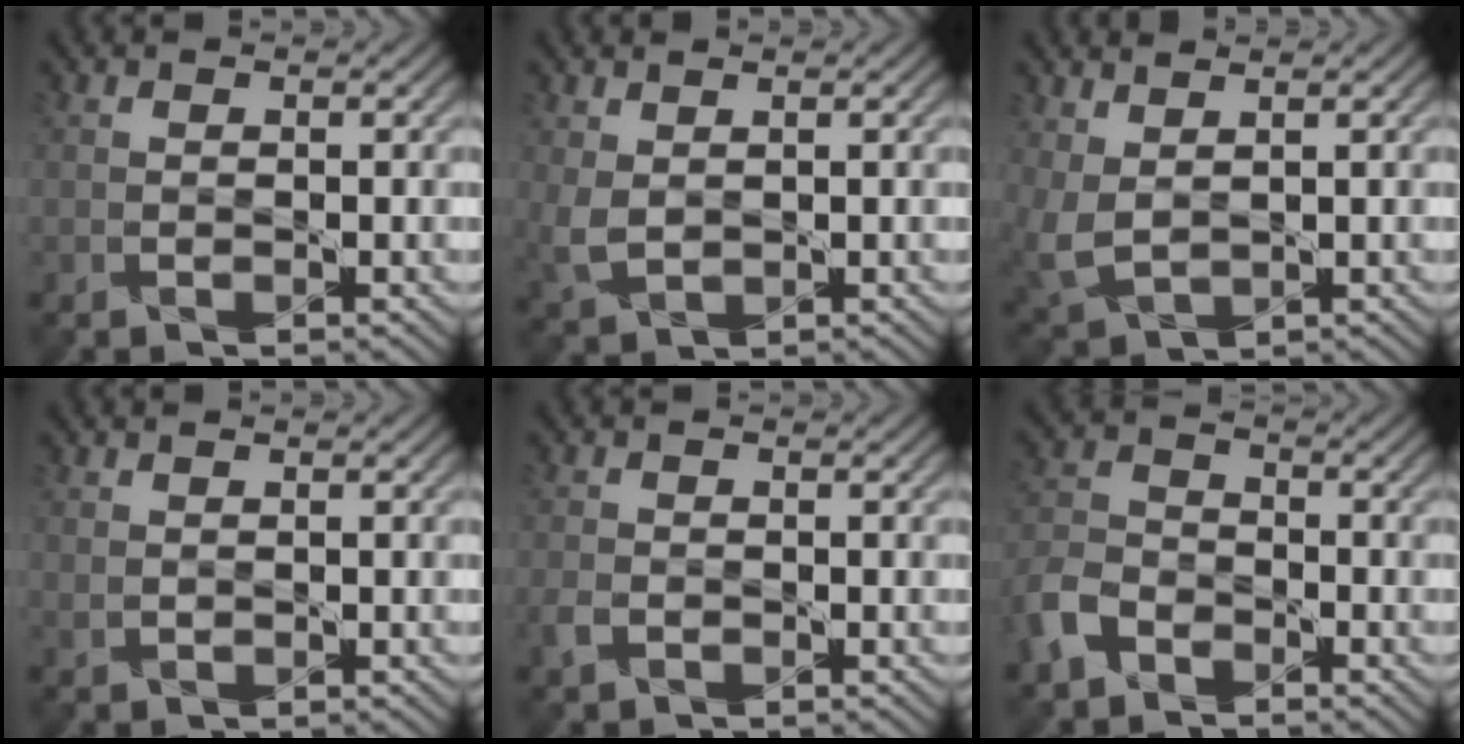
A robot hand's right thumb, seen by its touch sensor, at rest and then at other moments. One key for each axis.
{"total": 3.5, "fx": 0.7, "fy": 2.4, "fz": 2.4, "tx": -0.069, "ty": -0.002, "tz": 0.017}
{"total": 5.1, "fx": 1.6, "fy": 3.2, "fz": 3.7, "tx": -0.113, "ty": -0.008, "tz": 0.040}
{"total": 1.0, "fx": 0.6, "fy": 0.5, "fz": 0.5, "tx": -0.016, "ty": 0.002, "tz": 0.016}
{"total": 2.0, "fx": -0.9, "fy": 1.5, "fz": 1.1, "tx": -0.035, "ty": -0.006, "tz": -0.021}
{"total": 6.2, "fx": -4.1, "fy": 3.8, "fz": 2.6, "tx": -0.077, "ty": 0.000, "tz": -0.099}